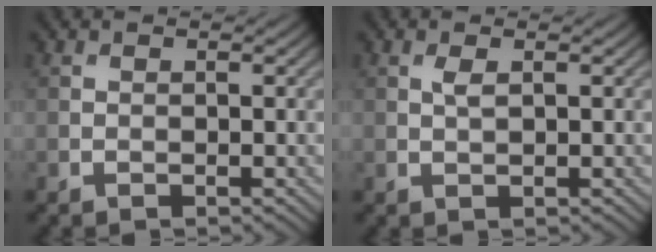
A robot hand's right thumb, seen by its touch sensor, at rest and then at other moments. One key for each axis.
{"total": 1.3, "fx": 0.5, "fy": 0.3, "fz": 1.1, "tx": -0.028, "ty": 0.002, "tz": 0.011}